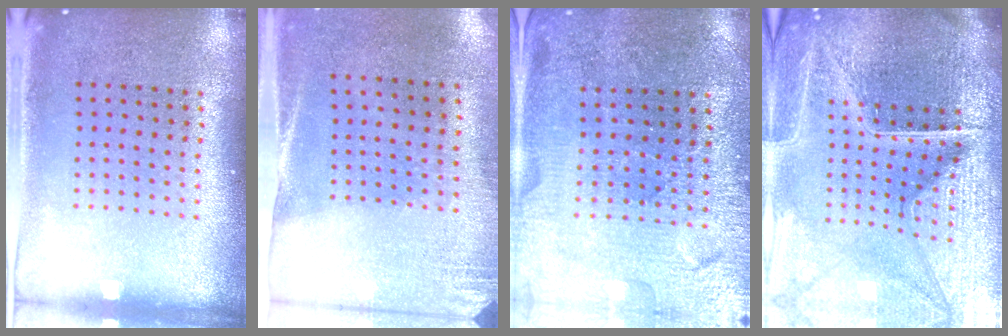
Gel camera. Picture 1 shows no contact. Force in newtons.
{"total": 2.7, "press": 2.3, "slide": 1.3}
{"total": 3.2, "press": 3.2, "slide": 0.1}
{"total": 7.0, "press": 6.1, "slide": 3.5}